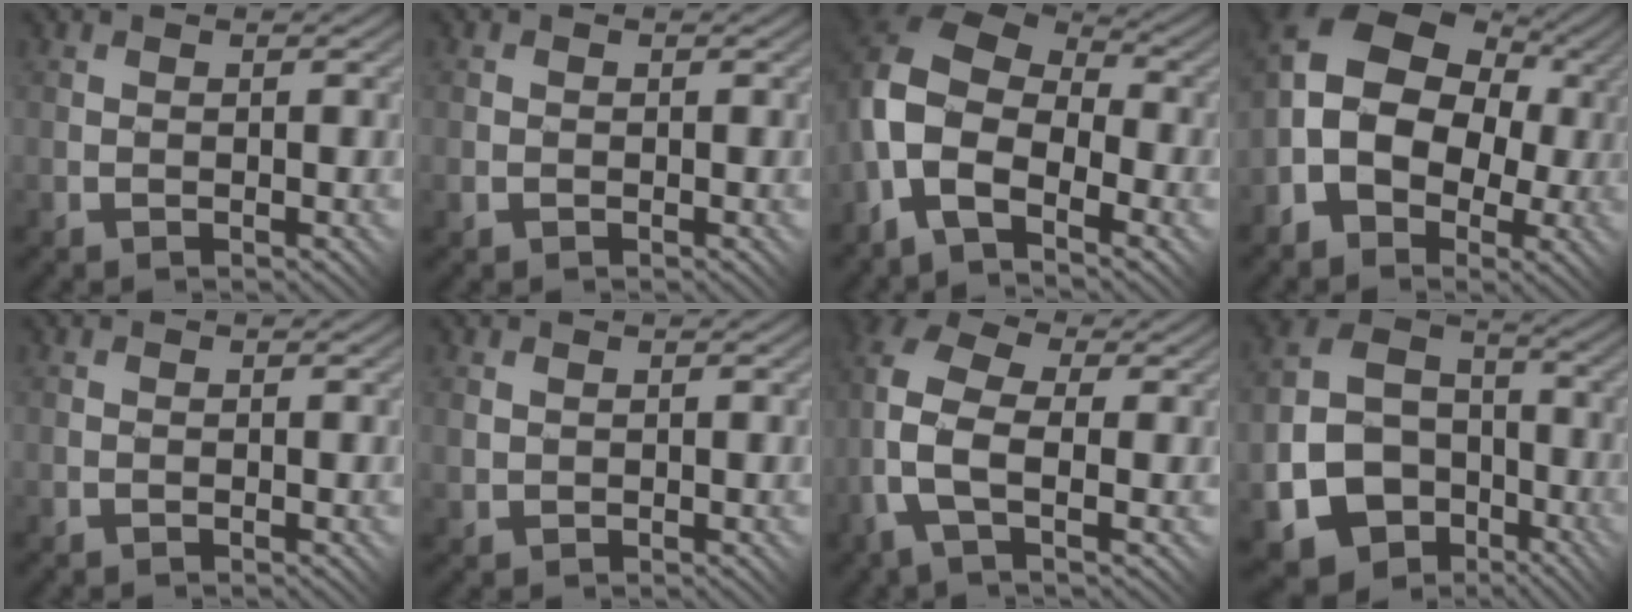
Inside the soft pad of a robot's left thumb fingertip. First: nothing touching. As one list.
[{"total": 1.0, "force": [-0.2, 1.0, 0.0], "torque": [-0.001, -0.002, -0.005]}, {"total": 13.2, "force": [-4.3, 8.8, 8.9], "torque": [-0.206, -0.029, -0.067]}, {"total": 13.3, "force": [-1.0, 10.2, 8.5], "torque": [-0.157, -0.002, -0.023]}, {"total": 0.0}, {"total": 1.4, "force": [0.5, 1.2, 0.6], "torque": [-0.016, -0.004, 0.010]}, {"total": 8.6, "force": [-1.2, 4.5, 7.2], "torque": [-0.193, 0.013, -0.043]}, {"total": 15.8, "force": [-6.9, 12.4, 6.9], "torque": [-0.162, -0.055, -0.117]}]